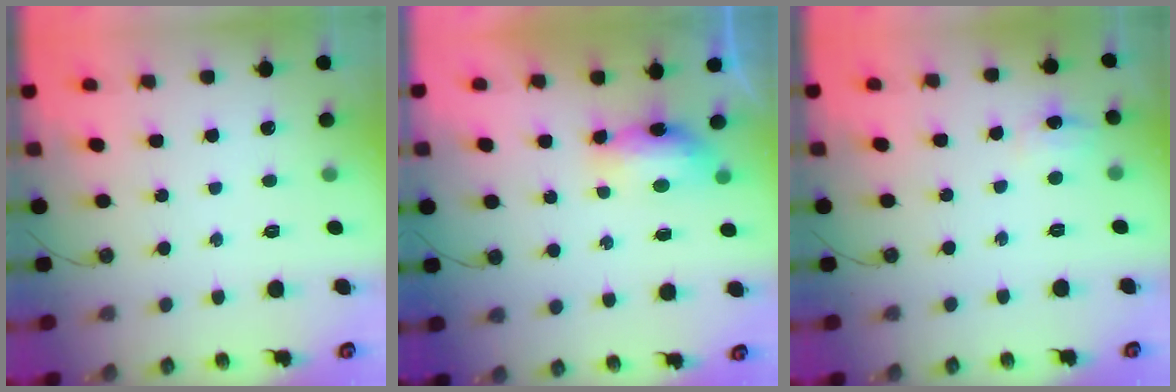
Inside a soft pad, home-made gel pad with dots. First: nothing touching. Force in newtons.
{"total": 7.2, "press": 7.1, "slide": 1.0}
{"total": 5.1, "press": 5.0, "slide": 0.7}